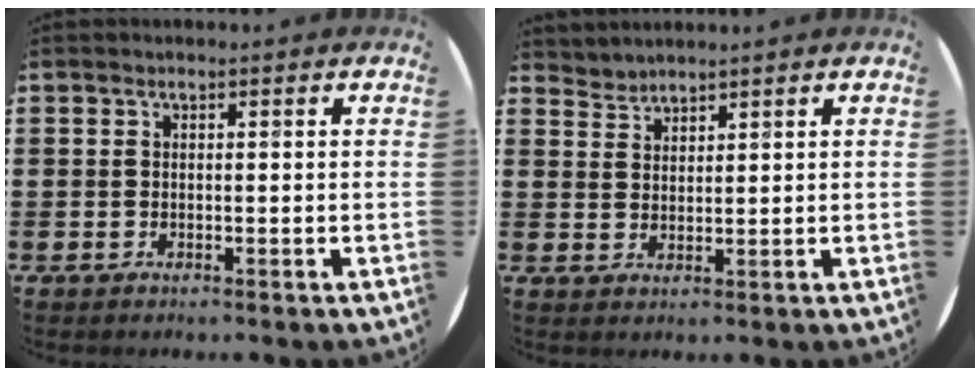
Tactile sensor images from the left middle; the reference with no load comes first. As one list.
[{"total": 2.2, "force": [2.1, 0.0, -0.7], "torque": [0.009, -0.004, 0.041]}]